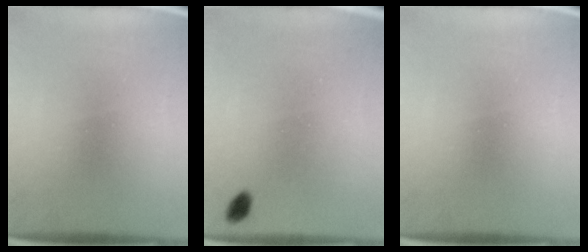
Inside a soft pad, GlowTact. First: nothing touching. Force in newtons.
{"total": 2.0}
{"total": 0.0}